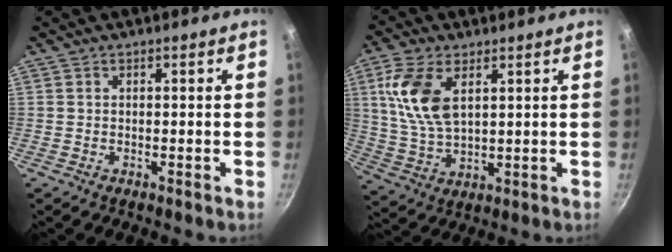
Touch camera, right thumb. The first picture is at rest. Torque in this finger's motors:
{"motor_torque": [-0.67, 1.03, 0.78, 0.49, 0.13]}